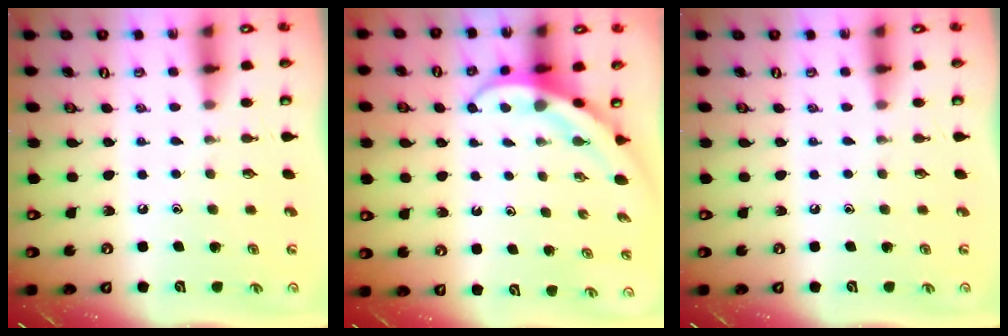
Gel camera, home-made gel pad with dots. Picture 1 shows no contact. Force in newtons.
{"total": 4.0, "press": 3.9, "slide": 0.4}
{"total": 0.0}